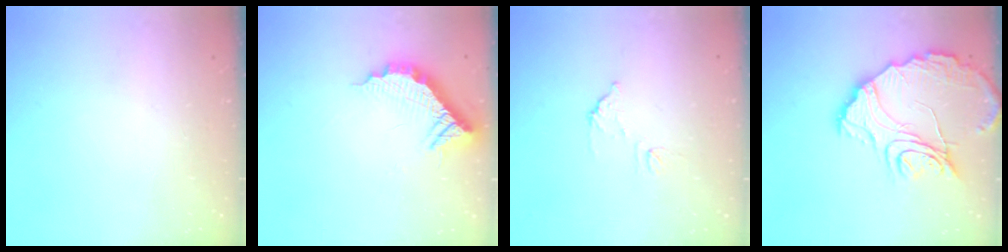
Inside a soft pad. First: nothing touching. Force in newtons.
{"total": 11.5, "press": 11.4, "slide": 0.6}
{"total": 7.0, "press": 7.0, "slide": 0.3}
{"total": 16.0, "press": 15.9, "slide": 1.4}